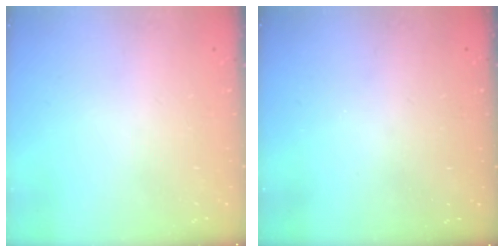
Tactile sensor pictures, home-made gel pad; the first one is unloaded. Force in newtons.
{"total": 2.9, "press": 2.8, "slide": 0.8}